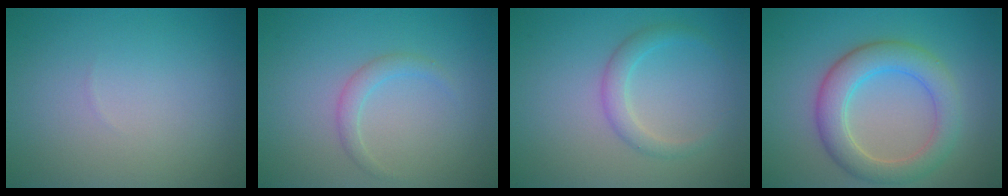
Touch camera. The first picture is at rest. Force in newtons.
{"total": 1.4, "press": 1.4, "slide": 0.0}
{"total": 2.0, "press": 2.0, "slide": 0.1}
{"total": 5.3, "press": 5.3, "slide": 0.3}